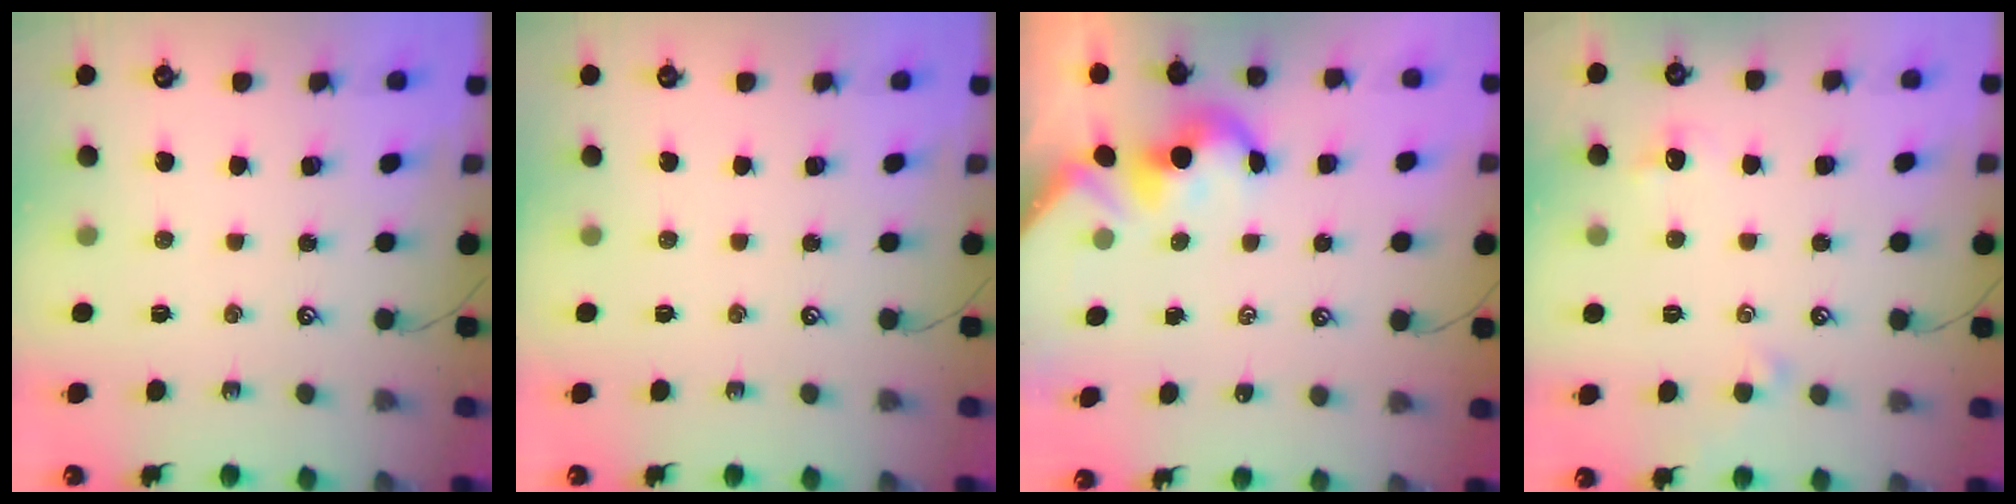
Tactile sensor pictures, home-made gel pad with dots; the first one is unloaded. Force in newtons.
{"total": 0.0}
{"total": 2.3, "press": 2.3, "slide": 0.3}
{"total": 0.7, "press": 0.4, "slide": 0.5}